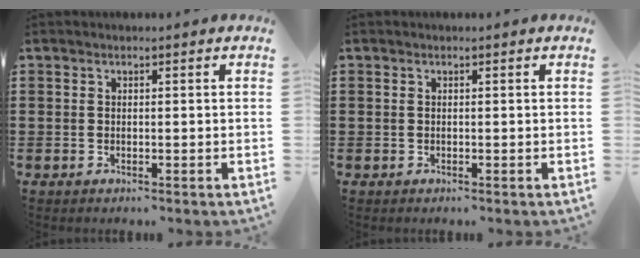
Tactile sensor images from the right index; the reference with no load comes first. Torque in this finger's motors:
{"motor_torque": [-0.05, 0.16, 0.01, 0.00]}